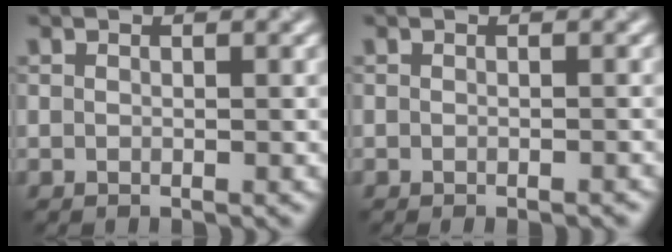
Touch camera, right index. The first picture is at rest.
{"total": 0.7, "force": [-0.7, -0.1, 0.2], "torque": [-0.005, -0.004, -0.008]}